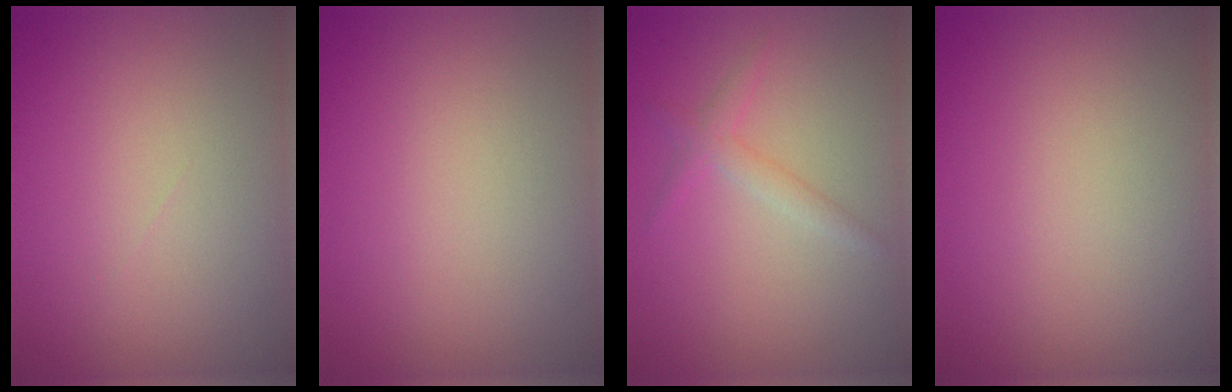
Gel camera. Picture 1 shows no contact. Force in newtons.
{"total": 0.0}
{"total": 1.7, "press": 1.7, "slide": 0.1}
{"total": 0.0}